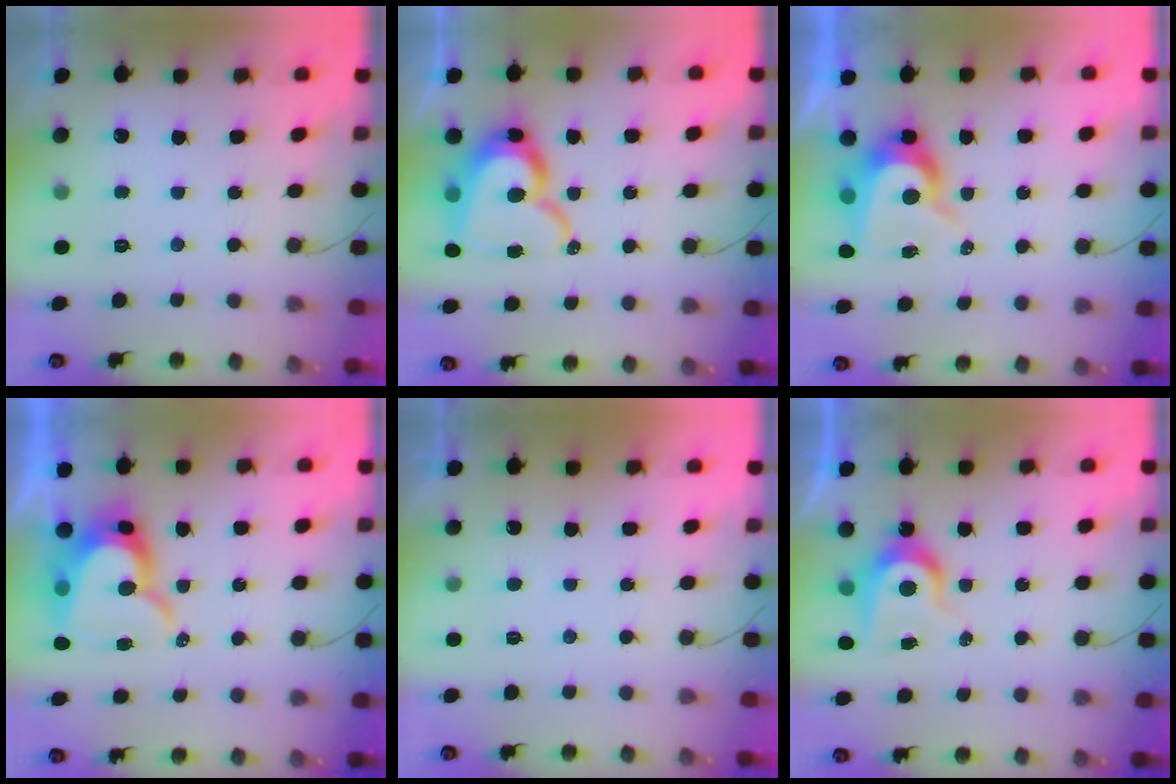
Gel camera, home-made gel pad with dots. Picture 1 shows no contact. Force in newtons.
{"total": 16.1, "press": 16.1, "slide": 1.6}
{"total": 9.9, "press": 9.9, "slide": 0.7}
{"total": 14.7, "press": 14.6, "slide": 1.4}
{"total": 1.0, "press": 1.0, "slide": 0.2}
{"total": 8.1, "press": 8.1, "slide": 0.6}